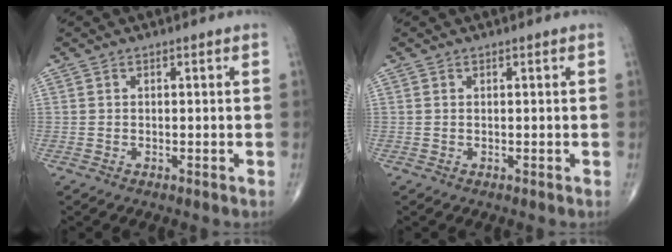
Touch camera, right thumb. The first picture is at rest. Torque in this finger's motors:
{"motor_torque": [-0.03, -0.13, -0.05, -0.07, -0.01]}